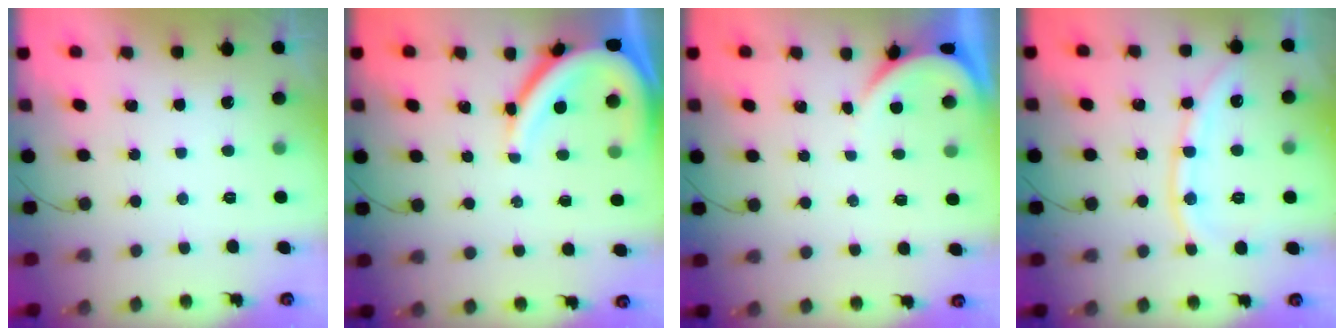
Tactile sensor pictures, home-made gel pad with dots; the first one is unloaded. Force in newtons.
{"total": 10.9, "press": 10.9, "slide": 0.7}
{"total": 2.1, "press": 2.1, "slide": 0.2}
{"total": 9.7, "press": 9.6, "slide": 1.4}